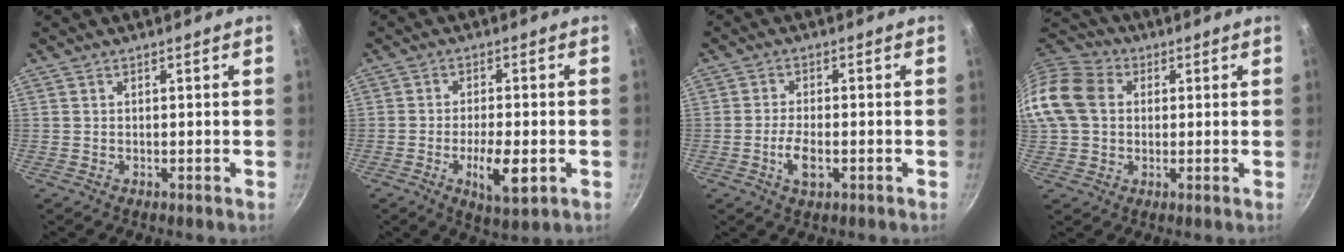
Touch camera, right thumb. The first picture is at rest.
{"total": 7.9, "force": [-2.4, 2.6, 7.0], "torque": [-0.115, 0.005, -0.035]}
{"total": 4.6, "force": [-1.4, 2.0, 3.9], "torque": [-0.078, 0.007, -0.028]}
{"total": 14.7, "force": [1.9, 11.8, 8.5], "torque": [-0.158, 0.028, 0.020]}